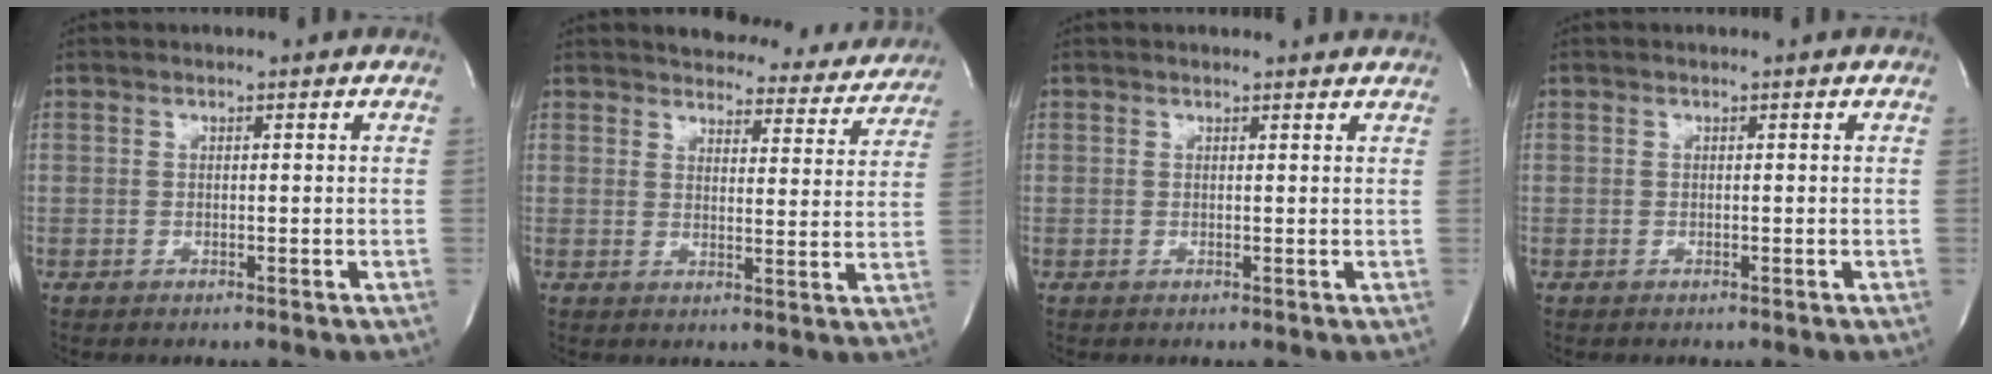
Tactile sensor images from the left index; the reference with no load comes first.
{"total": 11.6, "force": [11.0, 3.3, 1.7], "torque": [0.008, -0.027, 0.113]}
{"total": 3.9, "force": [3.8, 0.7, 0.8], "torque": [-0.011, 0.010, 0.035]}
{"total": 0.0}